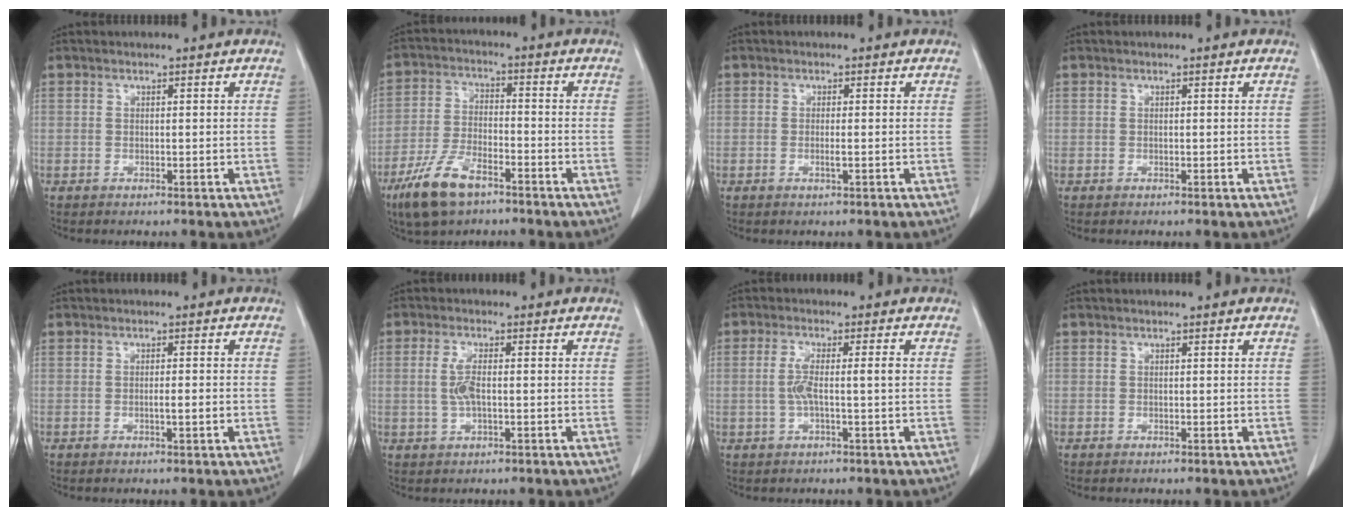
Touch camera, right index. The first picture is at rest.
{"total": 9.6, "force": [-6.2, 3.5, 6.4], "torque": [-0.140, -0.010, -0.117]}
{"total": 1.1, "force": [-0.3, 0.0, 1.1], "torque": [-0.023, -0.004, -0.004]}
{"total": 0.0}
{"total": 1.7, "force": [-0.4, 0.1, 1.6], "torque": [-0.028, -0.001, -0.006]}
{"total": 3.7, "force": [0.0, 1.0, 3.5], "torque": [-0.080, 0.000, -0.002]}
{"total": 4.3, "force": [-0.2, 0.3, 4.3], "torque": [-0.090, 0.007, -0.003]}
{"total": 0.0}